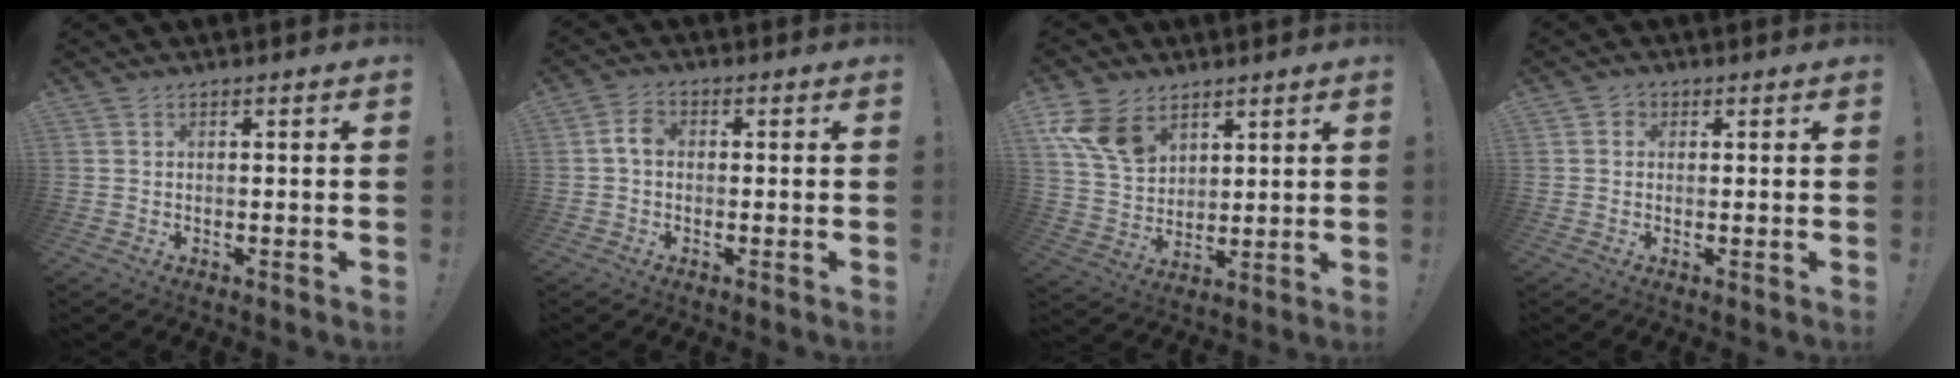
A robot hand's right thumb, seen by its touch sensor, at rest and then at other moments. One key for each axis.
{"total": 4.2, "fx": -0.3, "fy": 2.9, "fz": 3.1, "tx": -0.066, "ty": 0.014, "tz": -0.004}
{"total": 13.4, "fx": 7.4, "fy": 9.1, "fz": 6.4, "tx": -0.123, "ty": -0.028, "tz": 0.149}
{"total": 2.0, "fx": 0.1, "fy": 1.9, "fz": 0.8, "tx": -0.011, "ty": 0.003, "tz": 0.001}